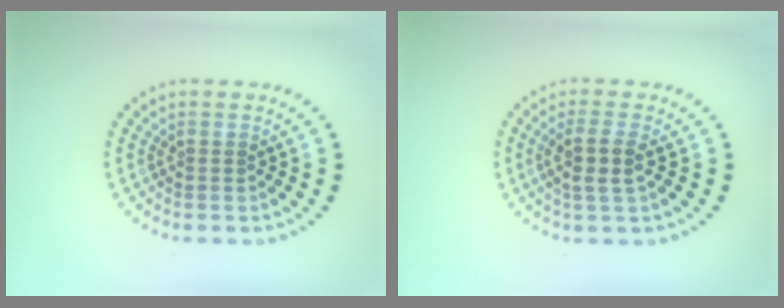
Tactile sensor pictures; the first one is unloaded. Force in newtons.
{"total": 2.5, "press": 2.2, "slide": 1.1}